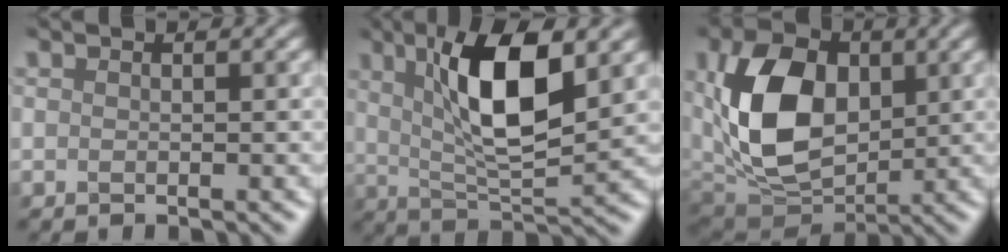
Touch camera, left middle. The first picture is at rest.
{"total": 6.9, "force": [2.3, 1.6, 6.3], "torque": [-0.128, -0.009, 0.061]}
{"total": 9.0, "force": [1.0, 6.2, 6.4], "torque": [-0.165, -0.004, 0.040]}